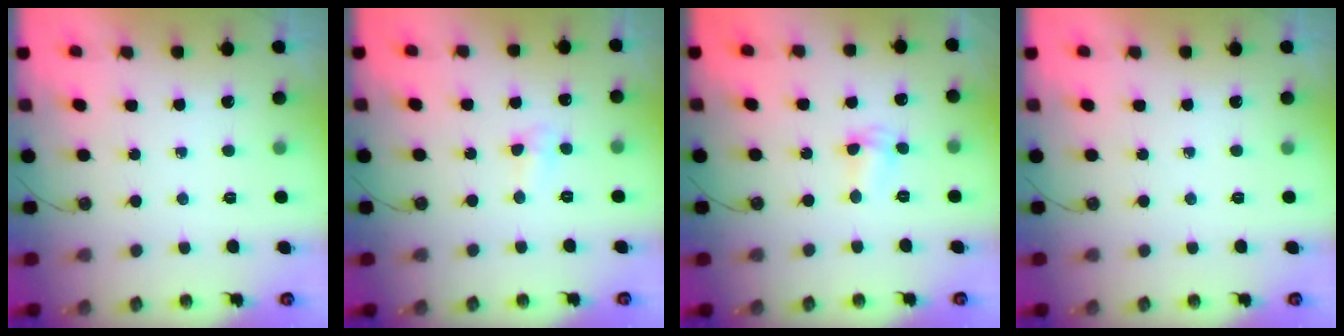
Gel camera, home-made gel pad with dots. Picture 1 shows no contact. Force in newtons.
{"total": 4.1, "press": 4.1, "slide": 0.7}
{"total": 2.6, "press": 2.6, "slide": 0.6}
{"total": 0.0}